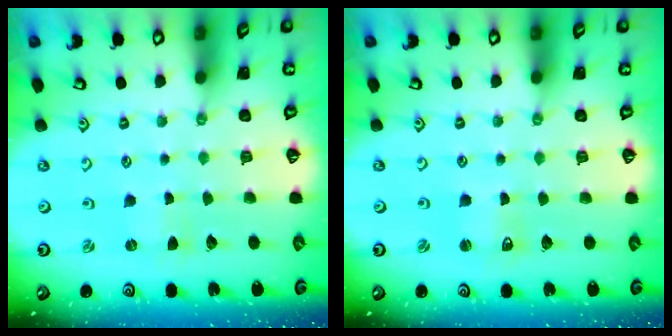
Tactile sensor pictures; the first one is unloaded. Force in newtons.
{"total": 1.5, "press": 1.5, "slide": 0.3}